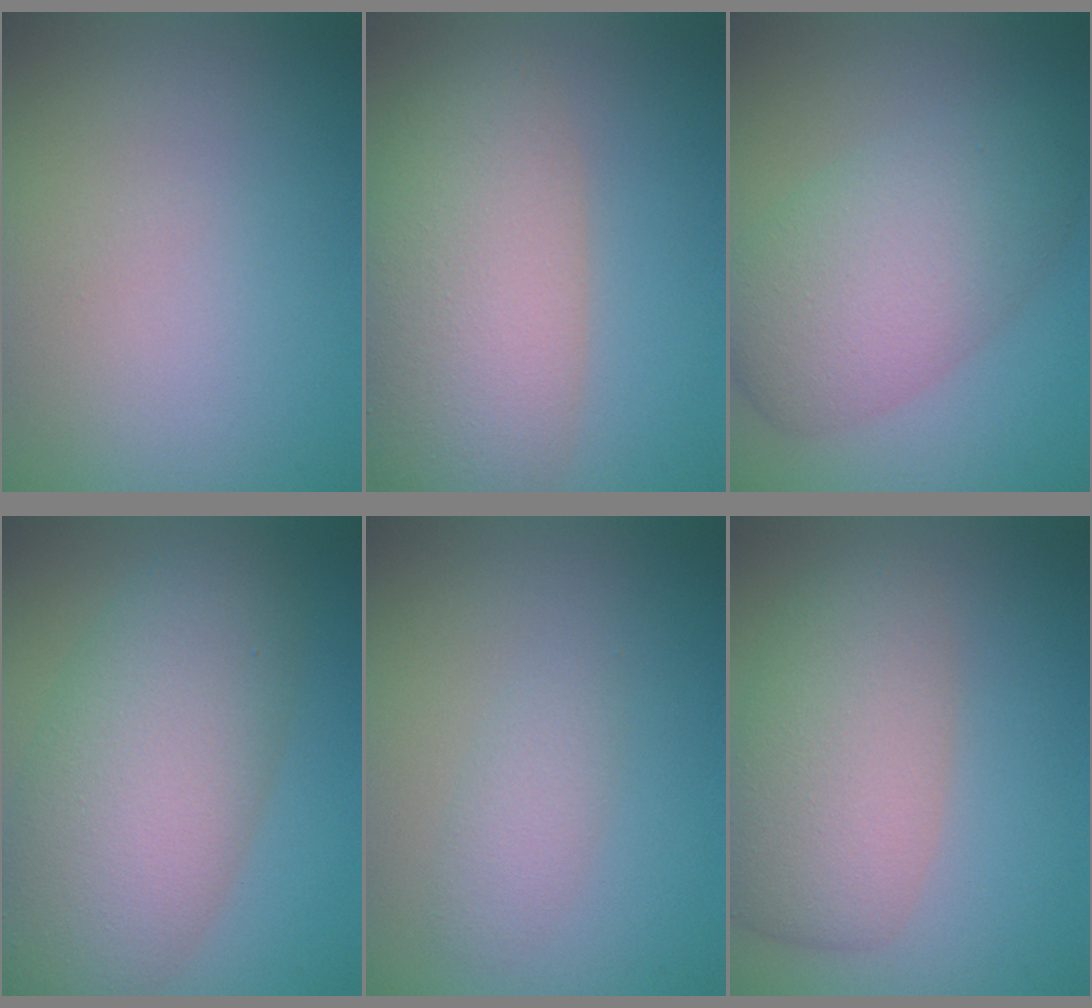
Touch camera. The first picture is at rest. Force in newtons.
{"total": 8.1, "press": 8.1, "slide": 0.8}
{"total": 7.0, "press": 7.0, "slide": 0.2}
{"total": 9.4, "press": 9.4, "slide": 0.4}
{"total": 1.7, "press": 1.7, "slide": 0.1}
{"total": 6.0, "press": 6.0, "slide": 0.4}